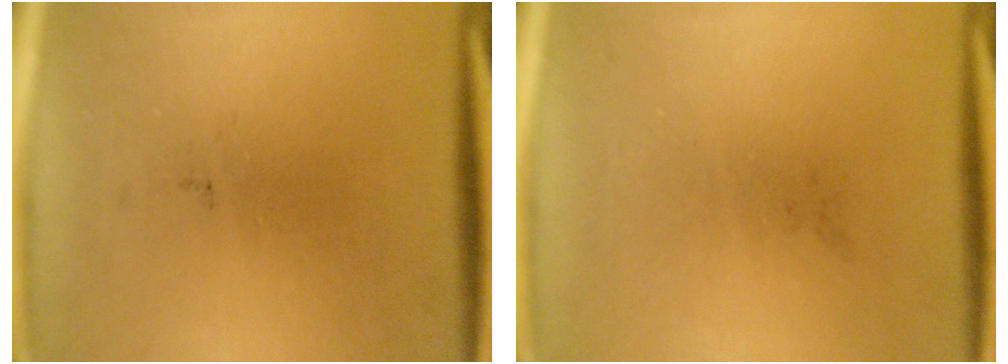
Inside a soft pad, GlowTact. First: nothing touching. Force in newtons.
{"total": 0.0}